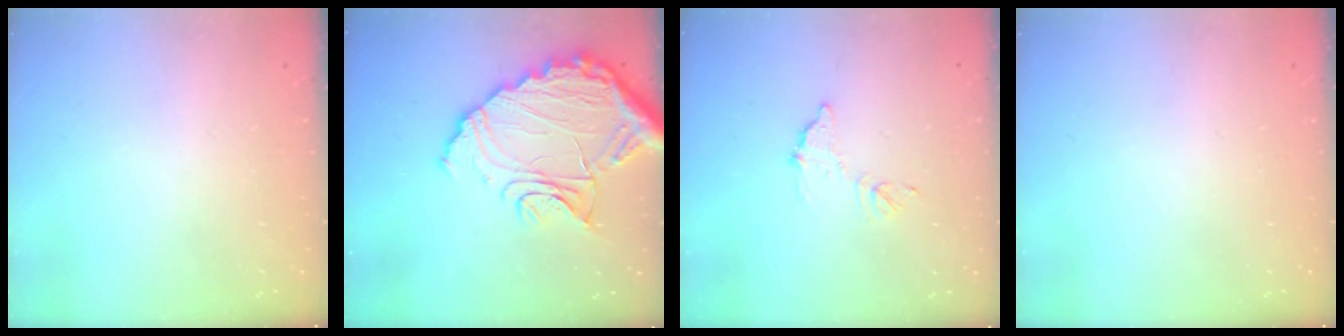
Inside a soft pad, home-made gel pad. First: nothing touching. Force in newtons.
{"total": 21.3, "press": 21.2, "slide": 1.7}
{"total": 8.4, "press": 8.4, "slide": 0.4}
{"total": 0.0}